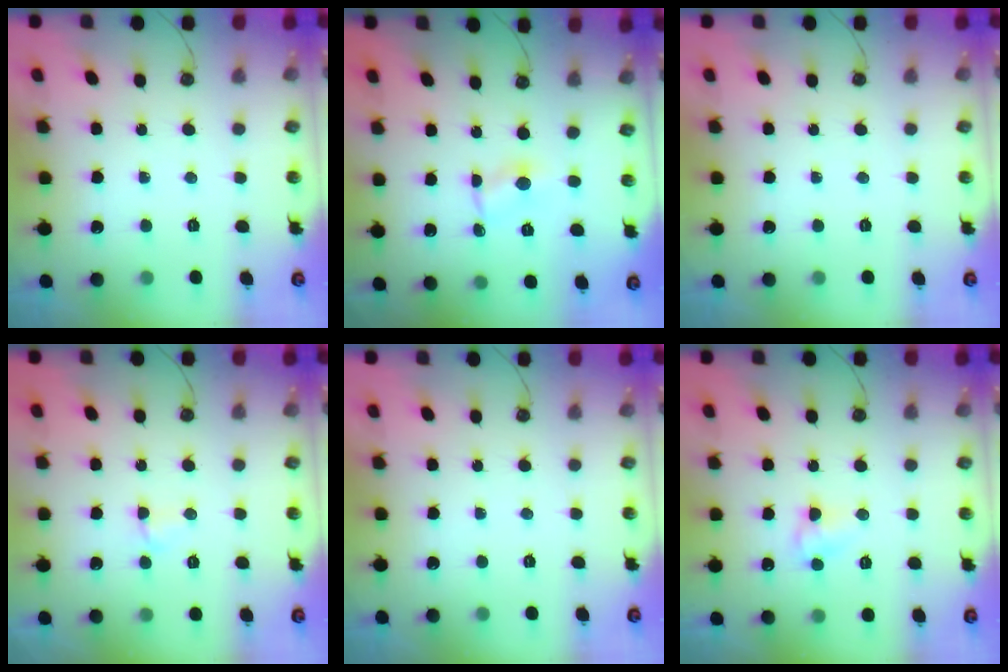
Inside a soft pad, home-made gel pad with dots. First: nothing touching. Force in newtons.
{"total": 1.7, "press": 1.7, "slide": 0.2}
{"total": 0.0}
{"total": 2.9, "press": 2.8, "slide": 0.6}
{"total": 0.0}
{"total": 4.4, "press": 4.4, "slide": 0.7}